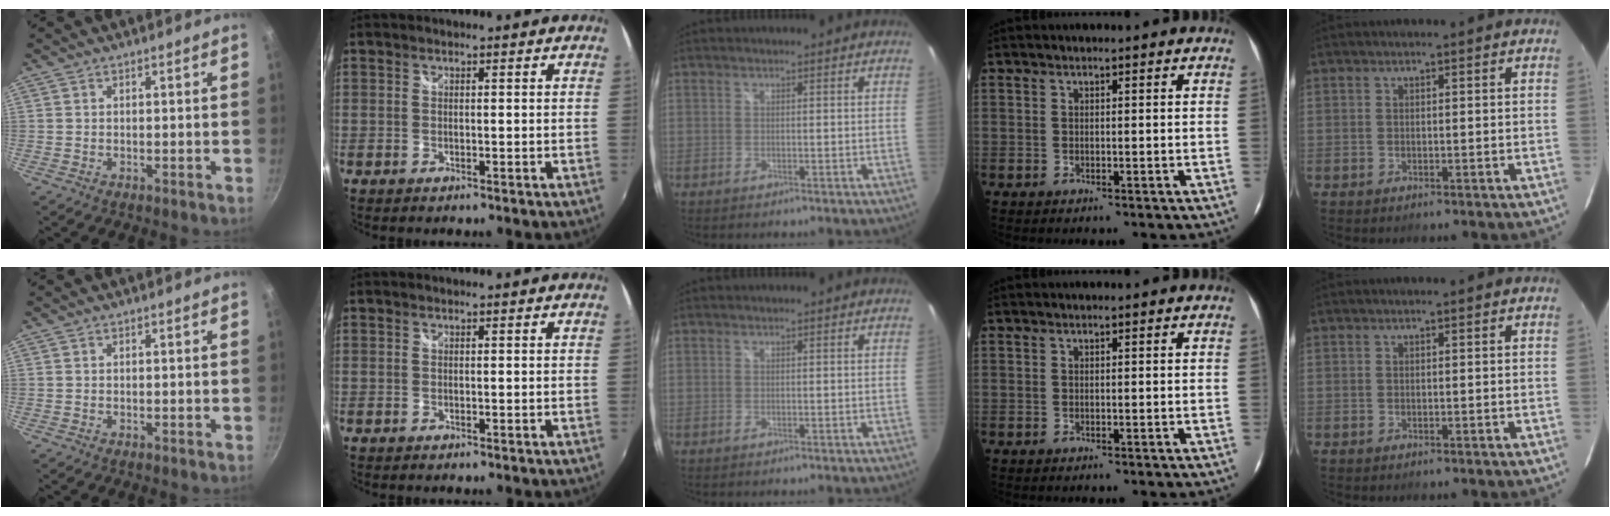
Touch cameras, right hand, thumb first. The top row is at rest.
{}